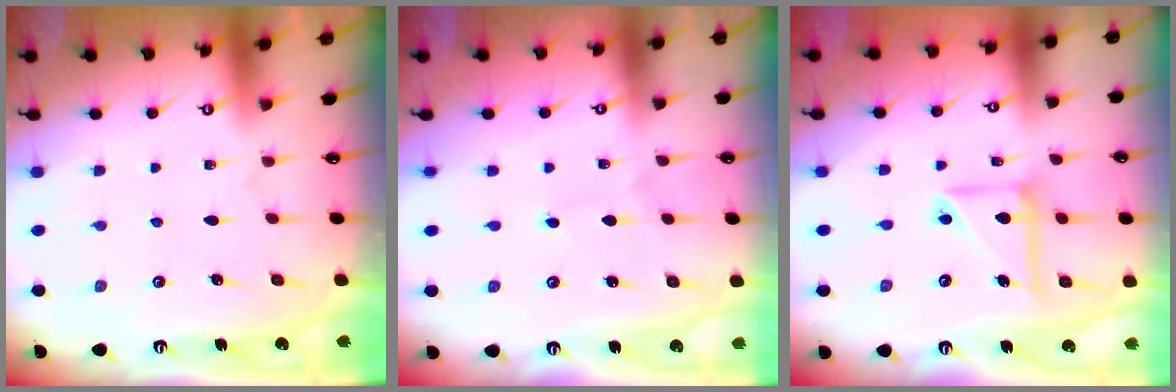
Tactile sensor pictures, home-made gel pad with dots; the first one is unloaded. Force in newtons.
{"total": 1.6, "press": 1.6, "slide": 0.1}
{"total": 11.8, "press": 11.7, "slide": 1.1}